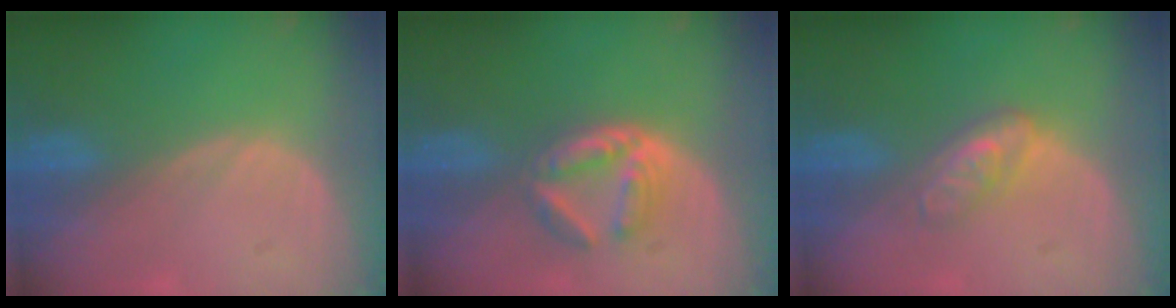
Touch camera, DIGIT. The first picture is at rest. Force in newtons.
{"total": 6.2, "press": 5.4, "slide": 3.0}
{"total": 4.7, "press": 4.2, "slide": 2.2}